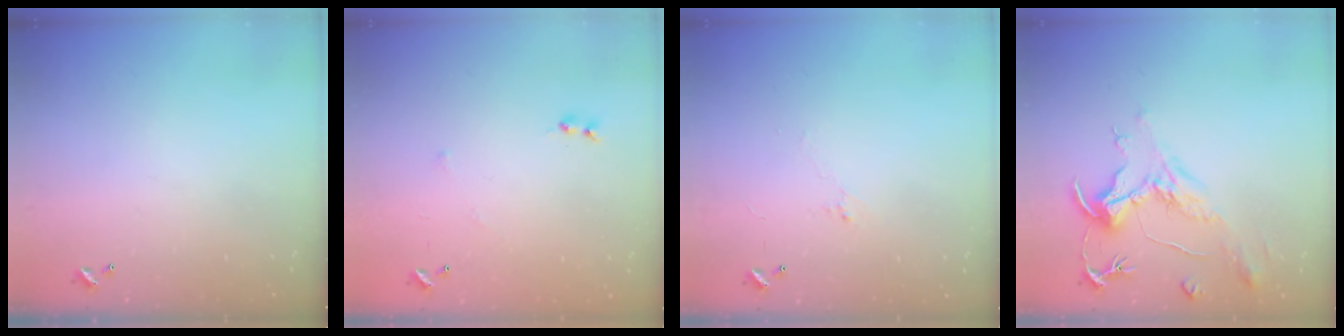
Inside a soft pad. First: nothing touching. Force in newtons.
{"total": 6.1, "press": 6.1, "slide": 0.8}
{"total": 0.6, "press": 0.3, "slide": 0.5}
{"total": 2.3, "press": 1.8, "slide": 1.3}